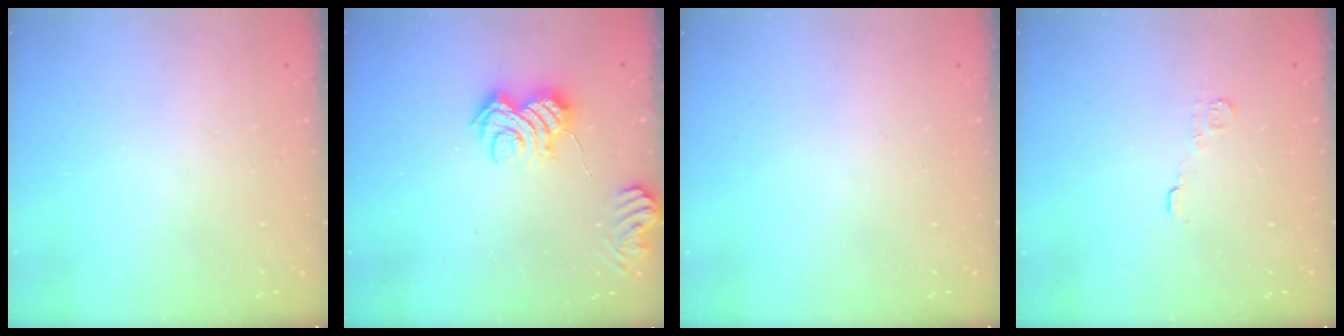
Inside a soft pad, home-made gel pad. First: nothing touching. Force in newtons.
{"total": 6.9, "press": 6.9, "slide": 0.5}
{"total": 0.0}
{"total": 4.3, "press": 4.3, "slide": 0.5}